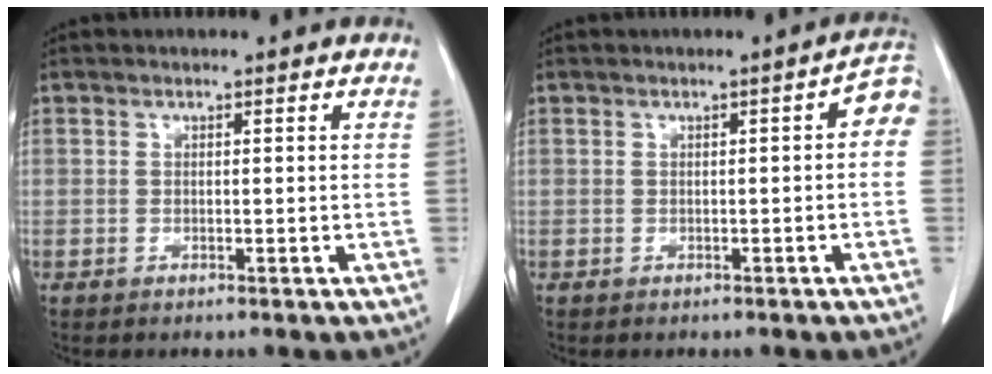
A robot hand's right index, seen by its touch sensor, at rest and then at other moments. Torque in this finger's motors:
{"motor_torque": [0.36, -0.16, 0.12, 0.03]}